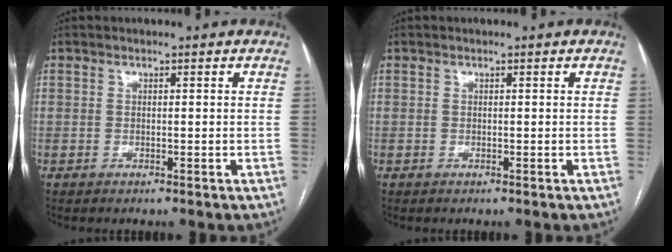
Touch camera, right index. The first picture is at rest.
{"total": 0.0}